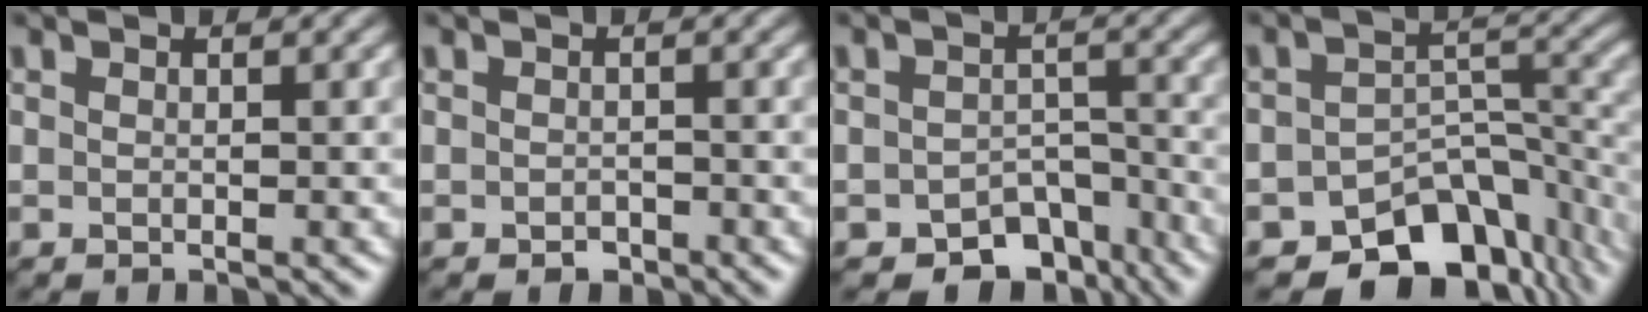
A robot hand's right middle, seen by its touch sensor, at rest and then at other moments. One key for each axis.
{"total": 0.9, "fx": -0.5, "fy": 0.6, "fz": 0.4, "tx": -0.005, "ty": -0.003, "tz": -0.009}
{"total": 5.6, "fx": -3.9, "fy": 3.3, "fz": 2.3, "tx": -0.016, "ty": -0.009, "tz": -0.056}
{"total": 10.0, "fx": -7.5, "fy": 5.0, "fz": 4.4, "tx": -0.046, "ty": -0.014, "tz": -0.119}